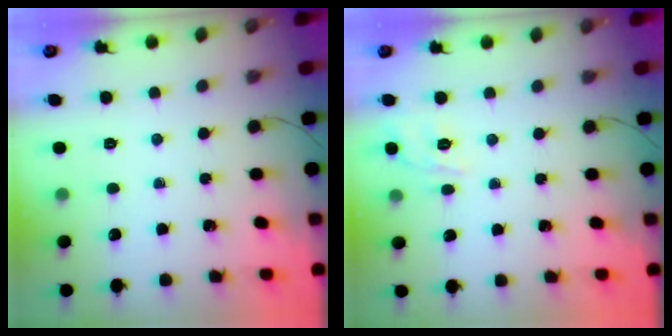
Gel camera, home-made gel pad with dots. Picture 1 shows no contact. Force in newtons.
{"total": 8.0, "press": 7.9, "slide": 1.6}